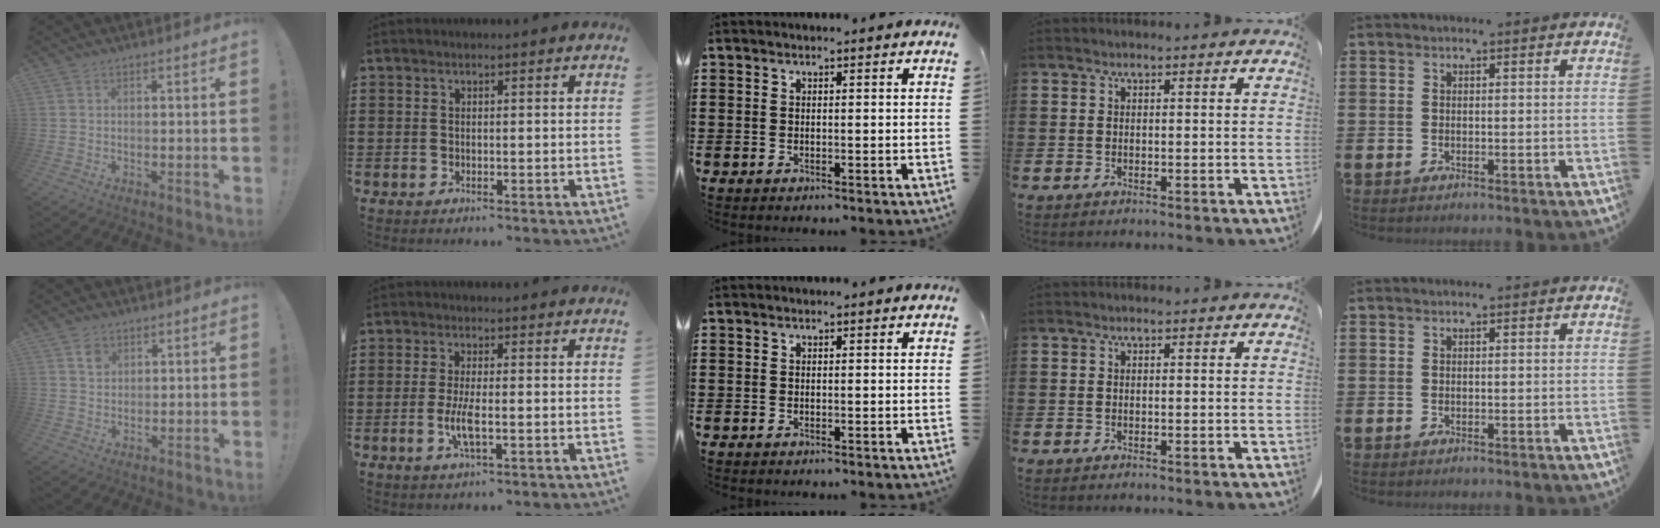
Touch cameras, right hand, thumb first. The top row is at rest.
{"thumb": {"total": 3.3, "force": [1.7, 2.5, 1.2], "torque": [-0.004, -0.007, 0.029]}, "index": {"total": 4.4, "force": [-1.2, 1.0, 4.1], "torque": [-0.090, -0.007, -0.026]}}